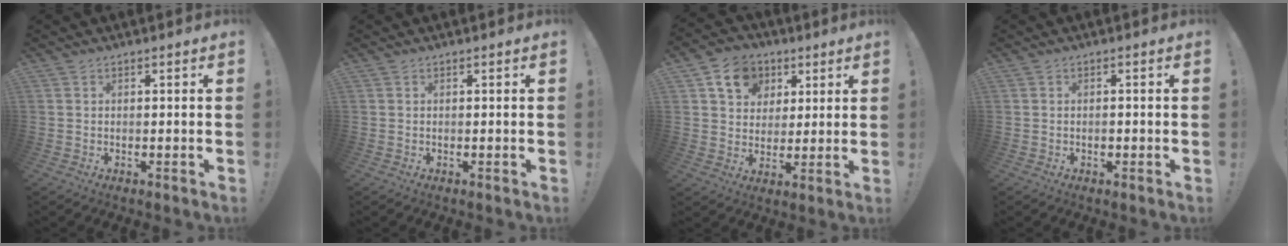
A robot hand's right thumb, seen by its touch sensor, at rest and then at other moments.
{"total": 0.0}
{"total": 11.2, "force": [4.9, 9.1, 4.1], "torque": [-0.059, -0.019, 0.097]}
{"total": 0.7, "force": [-0.3, 0.5, 0.5], "torque": [-0.007, 0.001, -0.005]}